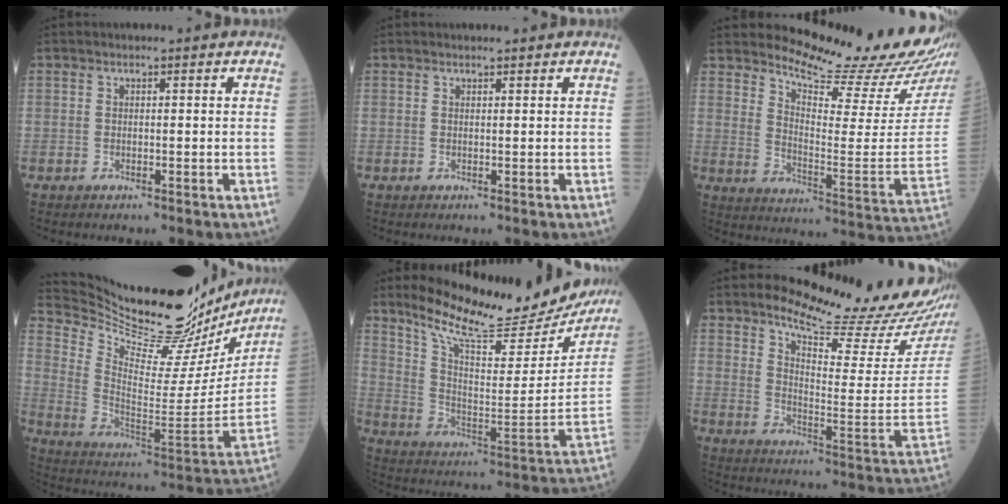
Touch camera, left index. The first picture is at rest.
{"total": 0.9, "force": [0.9, 0.0, 0.3], "torque": [-0.006, 0.003, 0.015]}
{"total": 18.3, "force": [17.1, -0.3, 6.6], "torque": [-0.114, -0.117, 0.224]}
{"total": 29.5, "force": [26.8, 5.5, 11.0], "torque": [-0.186, -0.068, 0.377]}
{"total": 22.8, "force": [20.6, 3.6, 9.0], "torque": [-0.146, -0.055, 0.295]}
{"total": 18.3, "force": [16.3, 0.7, 8.2], "torque": [-0.131, -0.094, 0.216]}